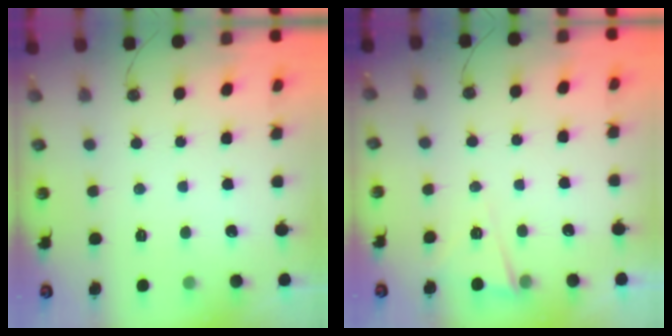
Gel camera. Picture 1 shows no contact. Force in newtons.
{"total": 2.8, "press": 2.4, "slide": 1.4}